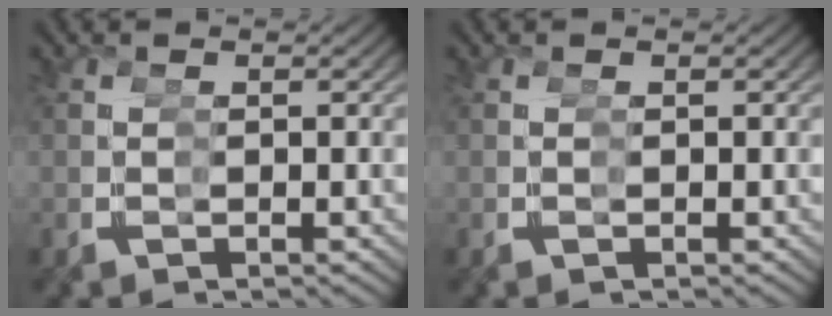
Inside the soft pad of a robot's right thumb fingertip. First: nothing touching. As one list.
[{"total": 0.0}]